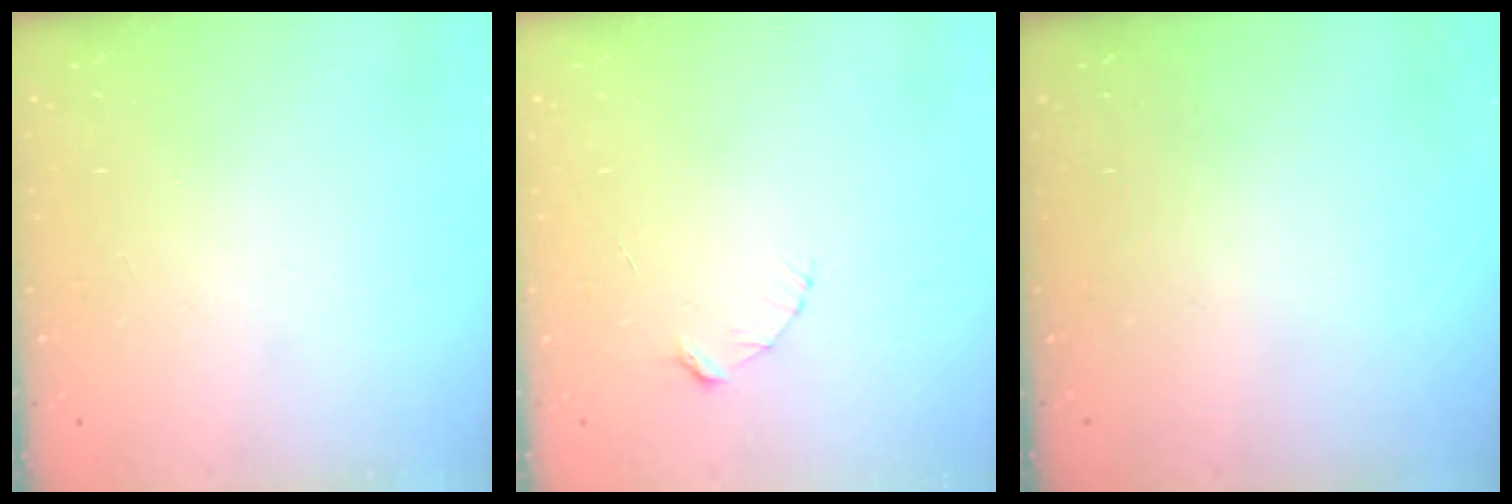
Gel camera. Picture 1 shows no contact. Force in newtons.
{"total": 2.7, "press": 2.7, "slide": 0.3}
{"total": 0.0}